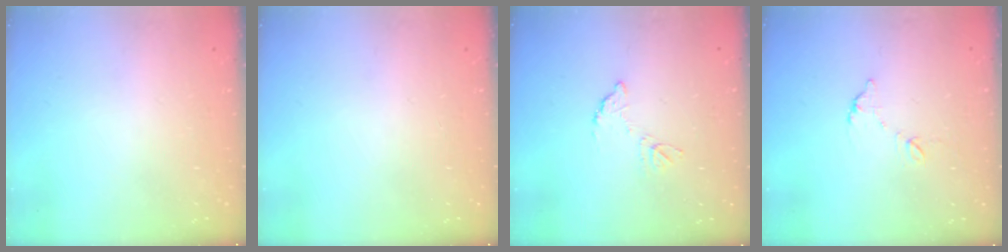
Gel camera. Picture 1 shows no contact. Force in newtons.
{"total": 0.0}
{"total": 6.3, "press": 6.3, "slide": 0.4}
{"total": 6.2, "press": 6.2, "slide": 0.4}